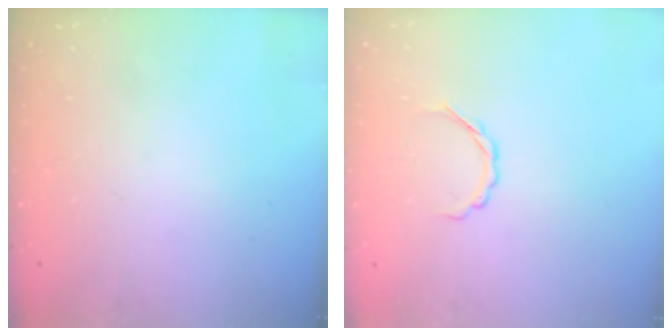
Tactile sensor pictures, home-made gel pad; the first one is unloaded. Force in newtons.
{"total": 3.2, "press": 3.1, "slide": 0.8}